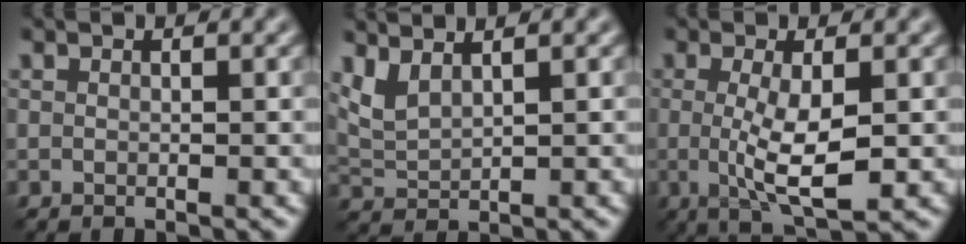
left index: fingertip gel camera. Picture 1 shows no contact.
{"total": 2.5, "force": [1.8, 0.7, 1.6], "torque": [-0.046, 0.003, 0.046]}
{"total": 5.0, "force": [-0.3, 1.1, 4.8], "torque": [-0.094, -0.008, 0.000]}